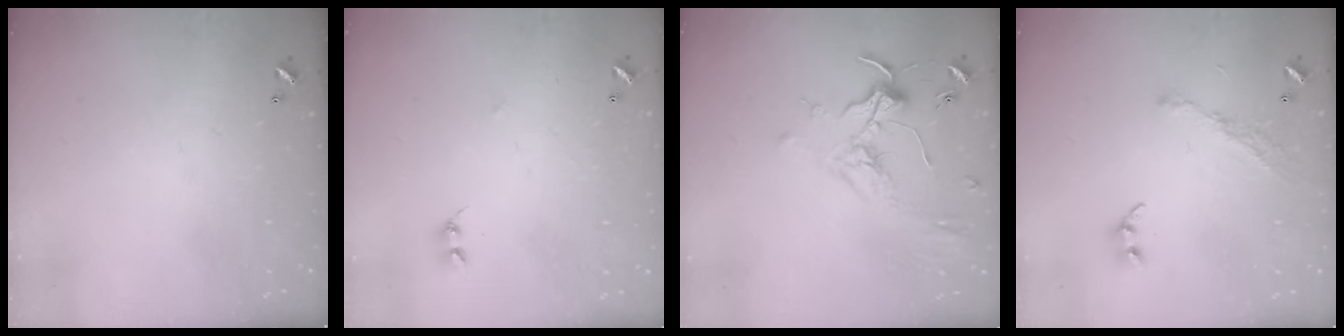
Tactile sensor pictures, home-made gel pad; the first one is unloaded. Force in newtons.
{"total": 2.5, "press": 2.4, "slide": 0.4}
{"total": 1.8, "press": 1.6, "slide": 0.7}
{"total": 8.2, "press": 8.2, "slide": 0.9}